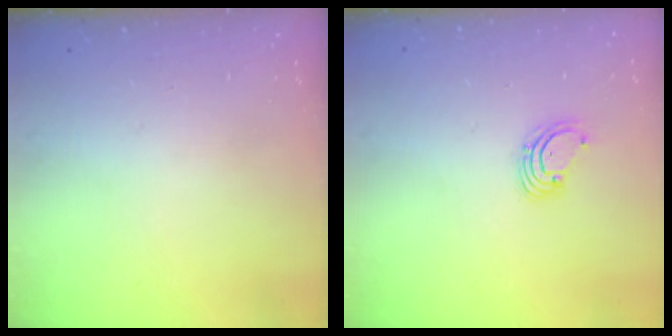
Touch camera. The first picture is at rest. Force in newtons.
{"total": 1.8, "press": 1.8, "slide": 0.2}